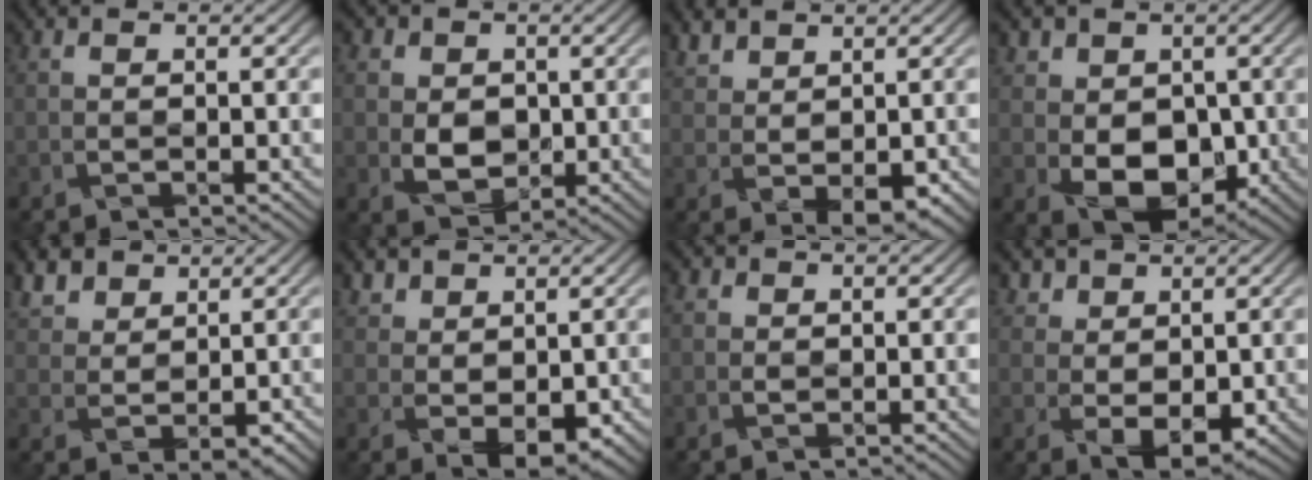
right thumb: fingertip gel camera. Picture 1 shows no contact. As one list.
[{"total": 4.6, "force": [0.5, 4.0, 2.3], "torque": [-0.058, -0.004, 0.013]}, {"total": 3.8, "force": [1.9, 2.3, 2.4], "torque": [-0.056, -0.002, 0.047]}, {"total": 7.8, "force": [0.0, 6.3, 4.5], "torque": [-0.091, -0.014, 0.003]}, {"total": 4.9, "force": [3.1, 3.1, 2.2], "torque": [-0.057, 0.007, 0.067]}, {"total": 4.3, "force": [1.9, 2.9, 2.6], "torque": [-0.059, -0.005, 0.045]}, {"total": 1.1, "force": [0.5, 0.9, 0.3], "torque": [-0.008, 0.002, 0.008]}, {"total": 4.6, "force": [1.9, 3.2, 2.8], "torque": [-0.060, -0.009, 0.043]}]